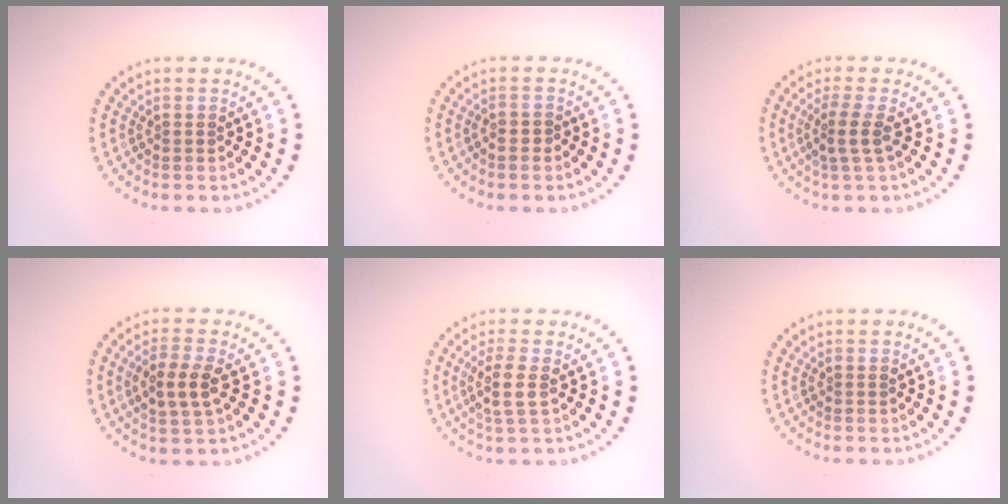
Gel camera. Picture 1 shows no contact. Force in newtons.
{"total": 0.5, "press": 0.4, "slide": 0.4}
{"total": 2.0, "press": 1.4, "slide": 1.4}
{"total": 3.0, "press": 2.9, "slide": 0.8}
{"total": 2.3, "press": 2.0, "slide": 1.1}
{"total": 0.0}